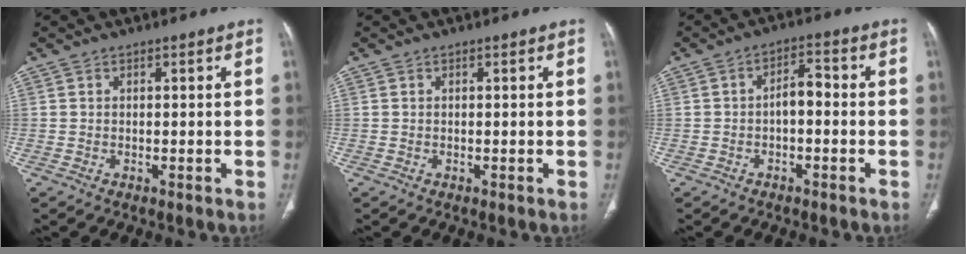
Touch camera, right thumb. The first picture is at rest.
{"total": 0.0}
{"total": 4.2, "force": [-0.9, 2.3, 3.5], "torque": [-0.046, 0.025, -0.021]}